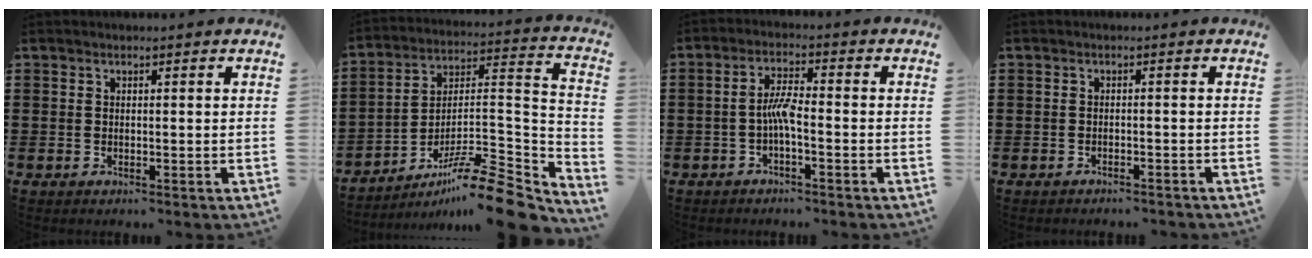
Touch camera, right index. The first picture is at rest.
{"total": 13.3, "force": [-10.5, 1.9, 7.9], "torque": [-0.119, 0.028, -0.197]}
{"total": 4.1, "force": [-1.2, 0.7, 3.8], "torque": [-0.079, 0.004, -0.028]}
{"total": 1.2, "force": [-1.1, 0.2, 0.0], "torque": [-0.005, 0.001, -0.025]}